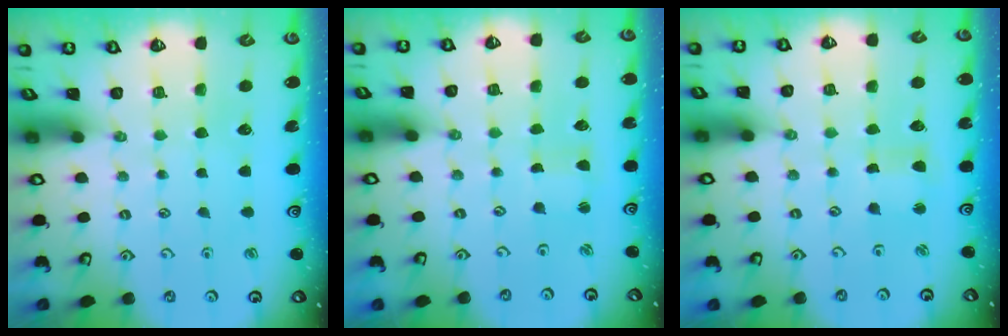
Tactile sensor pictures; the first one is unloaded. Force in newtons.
{"total": 1.7, "press": 1.7, "slide": 0.1}
{"total": 2.2, "press": 2.1, "slide": 0.5}